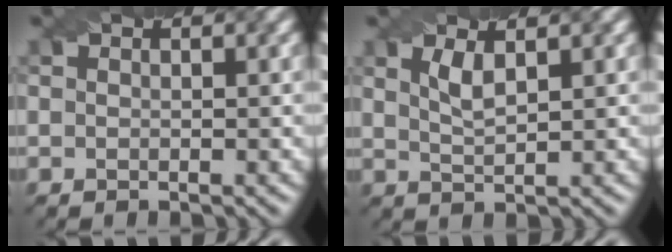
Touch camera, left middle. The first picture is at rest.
{"total": 1.9, "force": [1.0, 0.5, 1.5], "torque": [-0.033, -0.002, 0.023]}